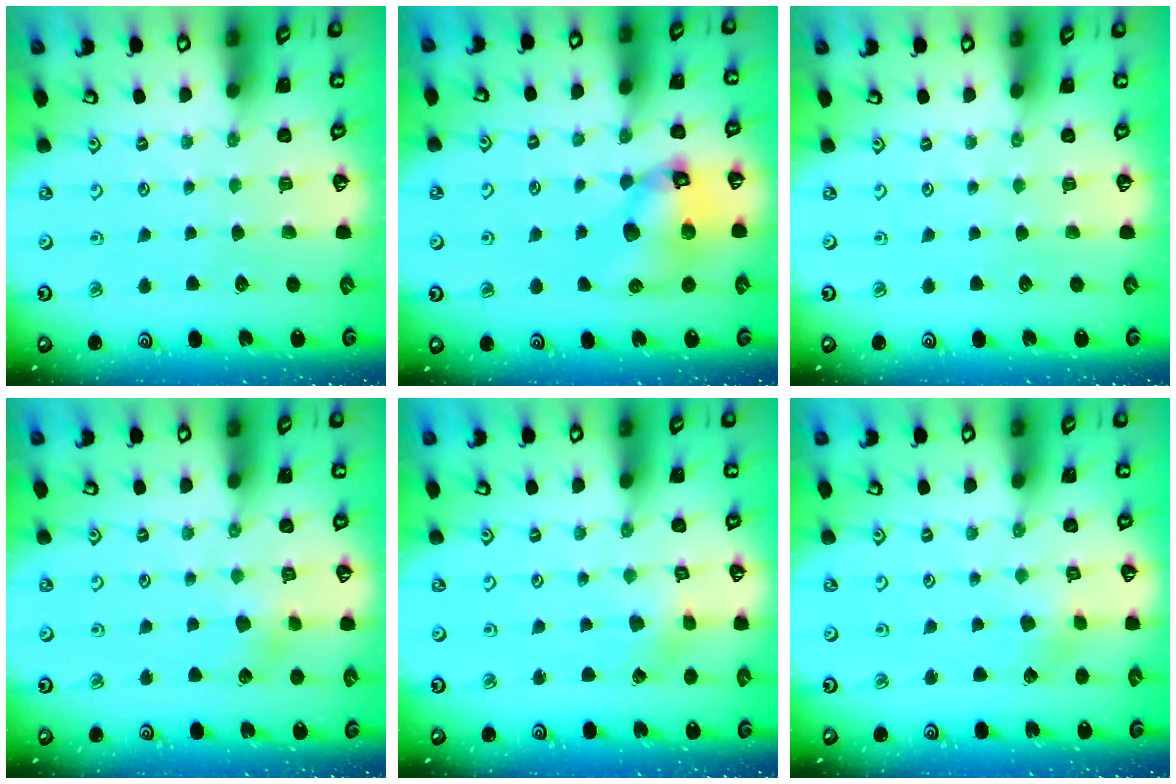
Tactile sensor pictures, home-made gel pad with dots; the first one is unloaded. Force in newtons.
{"total": 12.9, "press": 12.8, "slide": 1.9}
{"total": 0.0}
{"total": 6.1, "press": 6.1, "slide": 0.3}
{"total": 2.2, "press": 2.2, "slide": 0.3}
{"total": 3.3, "press": 3.3, "slide": 0.2}